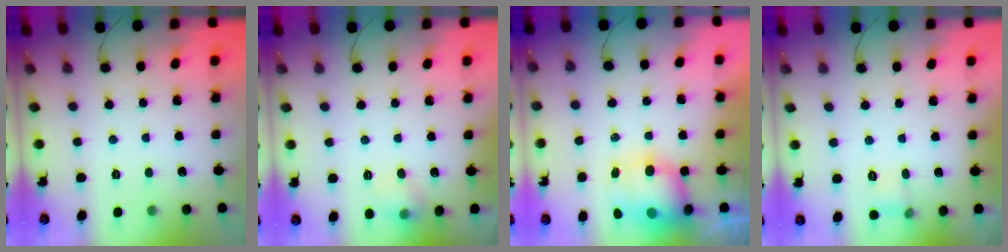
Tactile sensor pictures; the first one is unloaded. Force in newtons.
{"total": 7.7, "press": 7.6, "slide": 1.2}
{"total": 10.1, "press": 9.8, "slide": 2.3}
{"total": 5.8, "press": 5.6, "slide": 1.5}